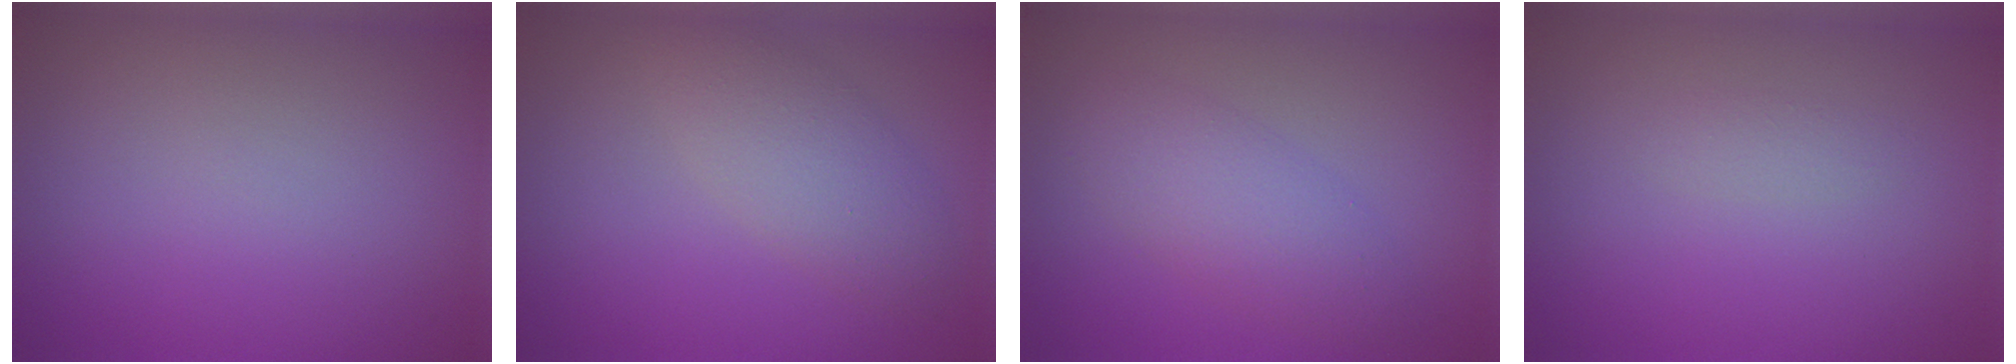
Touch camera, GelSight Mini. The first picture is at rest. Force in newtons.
{"total": 3.4, "press": 3.4, "slide": 0.2}
{"total": 2.3, "press": 2.3, "slide": 0.2}
{"total": 0.8, "press": 0.8, "slide": 0.0}